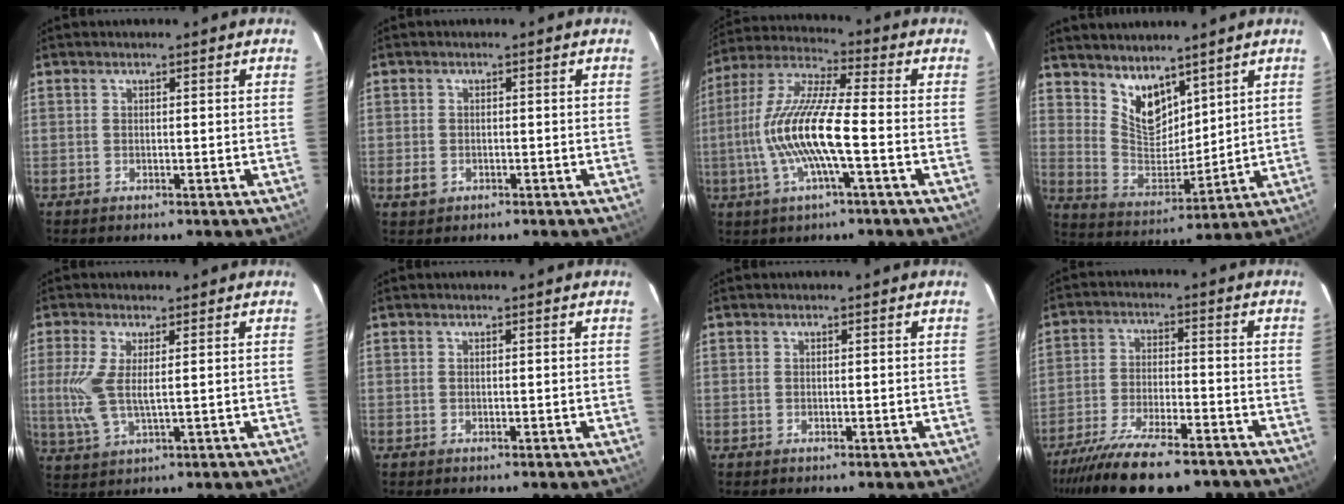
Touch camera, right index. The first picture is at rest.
{"total": 2.6, "force": [-1.1, 2.1, 1.0], "torque": [-0.021, 0.000, -0.016]}
{"total": 14.8, "force": [-3.2, 1.9, 14.3], "torque": [-0.288, 0.001, -0.064]}
{"total": 9.8, "force": [7.3, 4.9, 4.3], "torque": [-0.073, -0.004, 0.152]}
{"total": 7.4, "force": [0.8, 2.7, 6.8], "torque": [-0.160, -0.004, 0.017]}
{"total": 0.0}
{"total": 0.0}
{"total": 19.7, "force": [-16.2, 5.1, 10.0], "torque": [-0.197, -0.039, -0.251]}